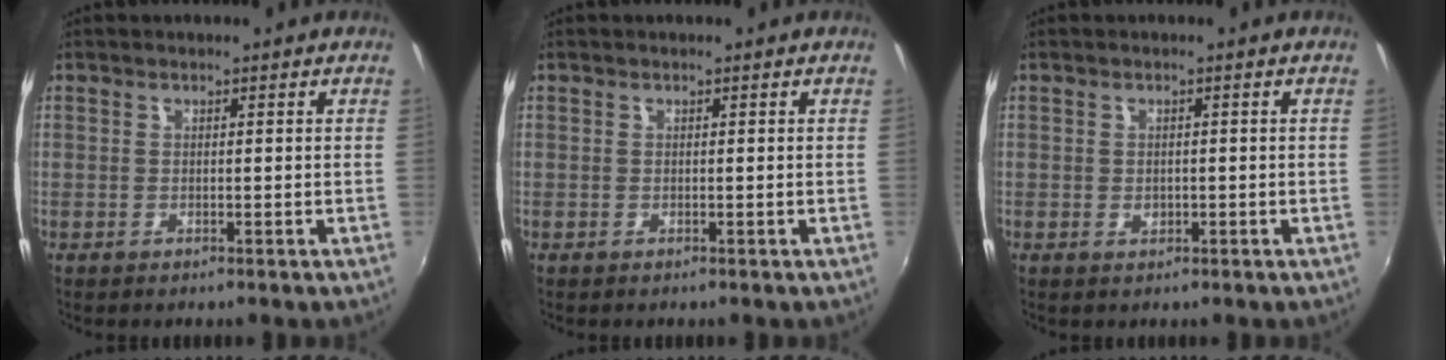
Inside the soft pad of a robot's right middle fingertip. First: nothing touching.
{"total": 0.0}
{"total": 0.9, "force": [0.2, 0.7, 0.5], "torque": [-0.005, -0.003, 0.004]}